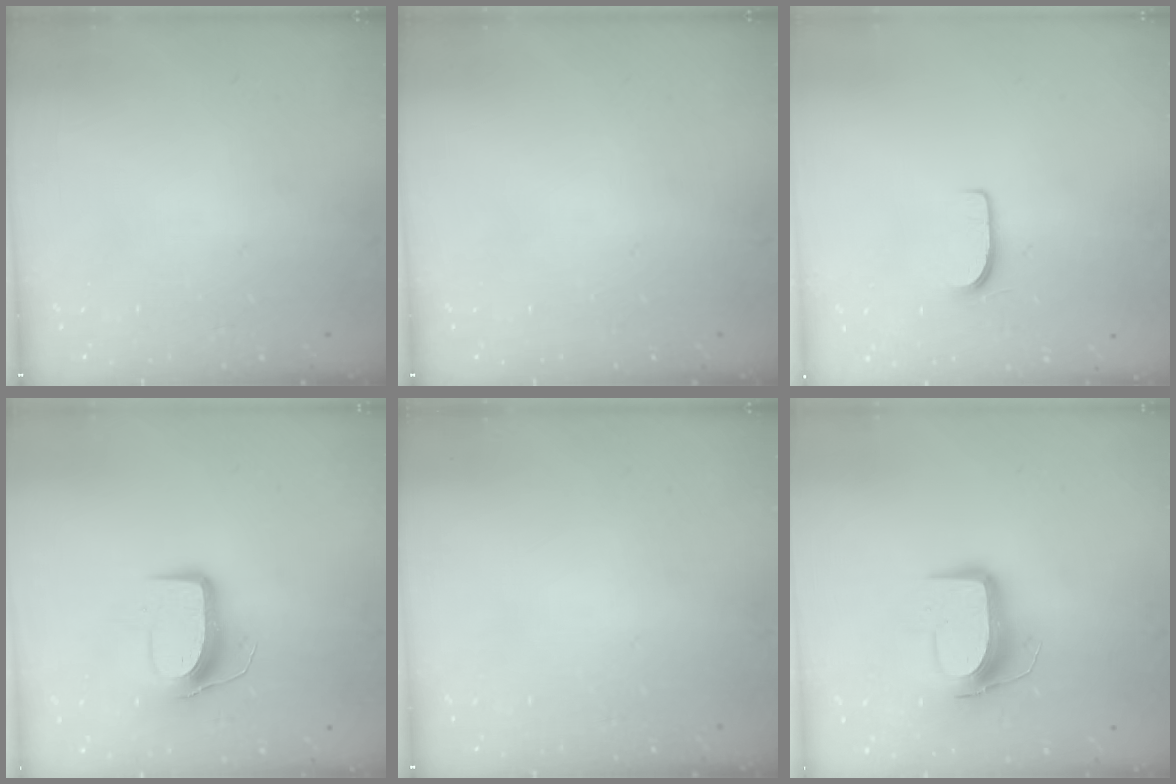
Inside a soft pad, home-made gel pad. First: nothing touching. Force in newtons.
{"total": 0.0}
{"total": 5.4, "press": 5.3, "slide": 0.5}
{"total": 9.2, "press": 9.2, "slide": 0.2}
{"total": 0.0}
{"total": 10.6, "press": 10.5, "slide": 1.0}